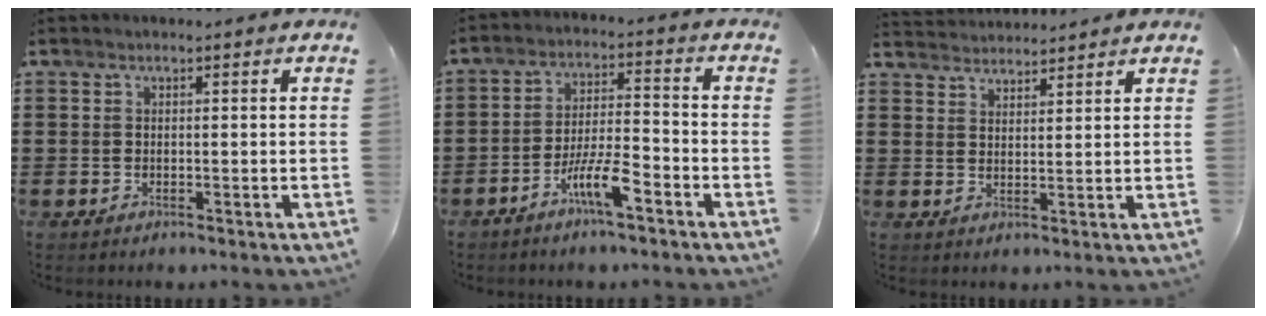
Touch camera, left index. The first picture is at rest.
{"total": 7.4, "force": [-4.5, 1.5, 5.7], "torque": [-0.118, 0.001, -0.086]}
{"total": 2.9, "force": [2.8, -0.1, -0.4], "torque": [-0.002, -0.009, 0.055]}